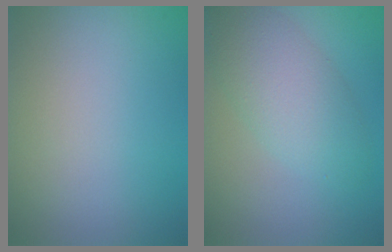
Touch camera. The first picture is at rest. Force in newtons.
{"total": 5.0, "press": 5.0, "slide": 0.1}